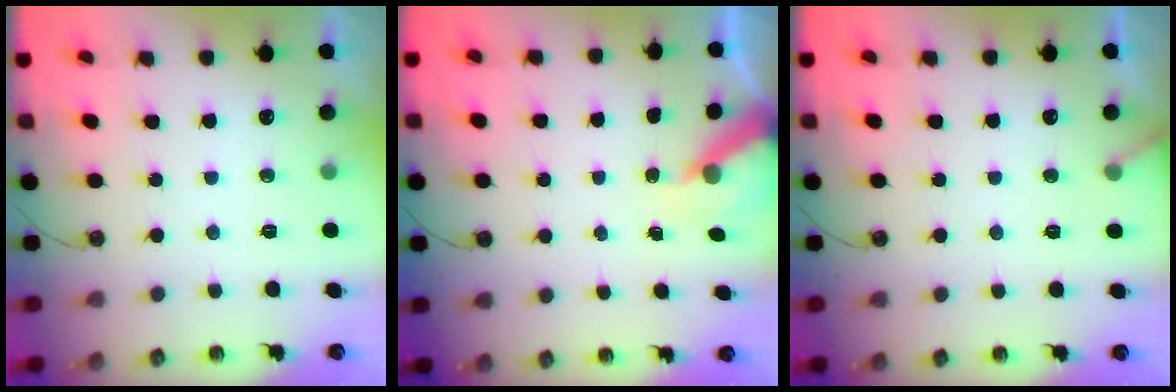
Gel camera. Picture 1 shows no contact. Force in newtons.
{"total": 6.6, "press": 6.5, "slide": 0.4}
{"total": 4.0, "press": 4.0, "slide": 0.3}